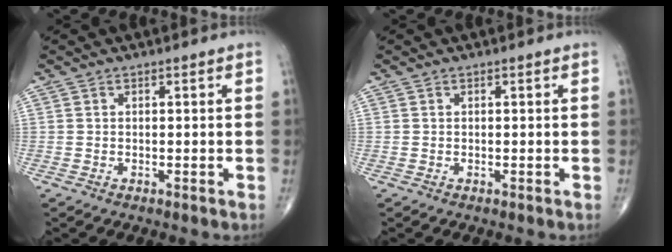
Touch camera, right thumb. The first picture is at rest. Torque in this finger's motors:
{"motor_torque": [-0.09, 0.09, -0.04, -0.01, 0.00]}